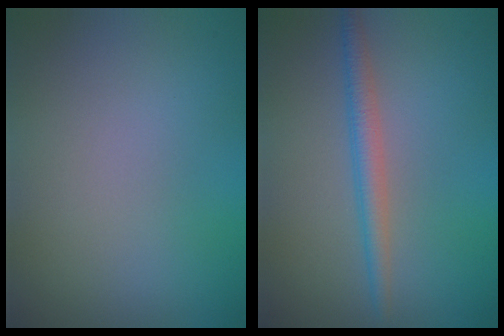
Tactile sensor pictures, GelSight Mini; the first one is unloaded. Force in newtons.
{"total": 2.2, "press": 2.2, "slide": 0.0}